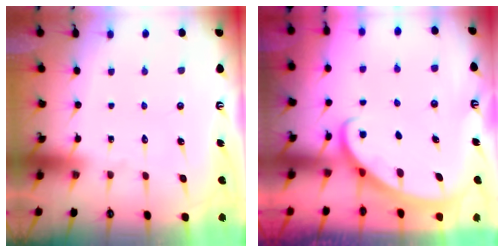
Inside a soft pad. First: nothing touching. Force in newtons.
{"total": 2.5, "press": 2.5, "slide": 0.1}